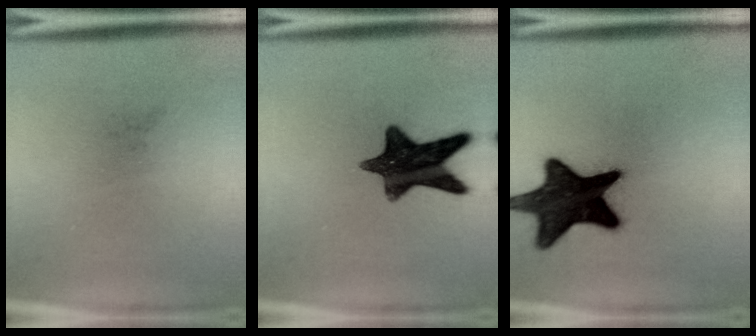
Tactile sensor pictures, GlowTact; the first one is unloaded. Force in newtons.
{"total": 12.8}
{"total": 16.6}